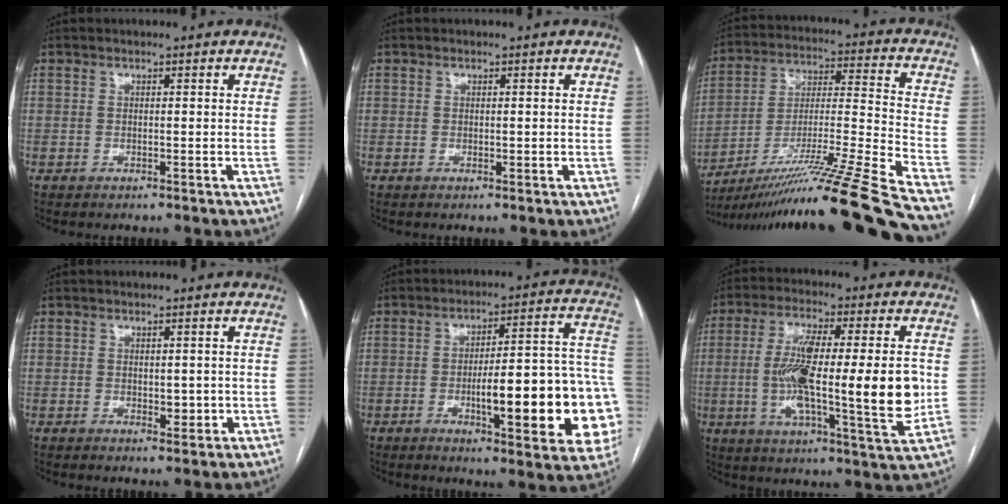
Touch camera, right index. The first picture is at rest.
{"total": 0.8, "force": [0.0, 0.6, 0.6], "torque": [-0.007, 0.001, 0.002]}
{"total": 26.1, "force": [-21.4, -3.2, 14.6], "torque": [-0.190, -0.031, -0.353]}
{"total": 2.6, "force": [-0.1, 1.5, 2.1], "torque": [-0.025, -0.002, 0.004]}
{"total": 22.2, "force": [-5.0, 4.2, 21.2], "torque": [-0.201, 0.026, -0.054]}
{"total": 19.9, "force": [-0.8, 3.2, 19.6], "torque": [-0.311, -0.002, -0.012]}